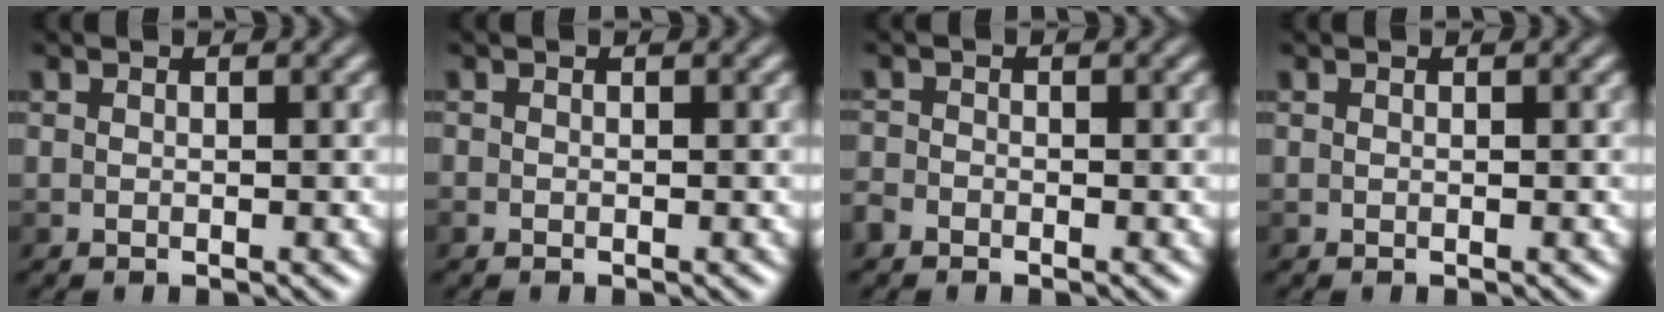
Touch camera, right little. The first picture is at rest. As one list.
[{"total": 0.0}, {"total": 1.2, "force": [-0.9, 0.8, 0.1], "torque": [0.002, 0.001, -0.023]}, {"total": 0.0}]